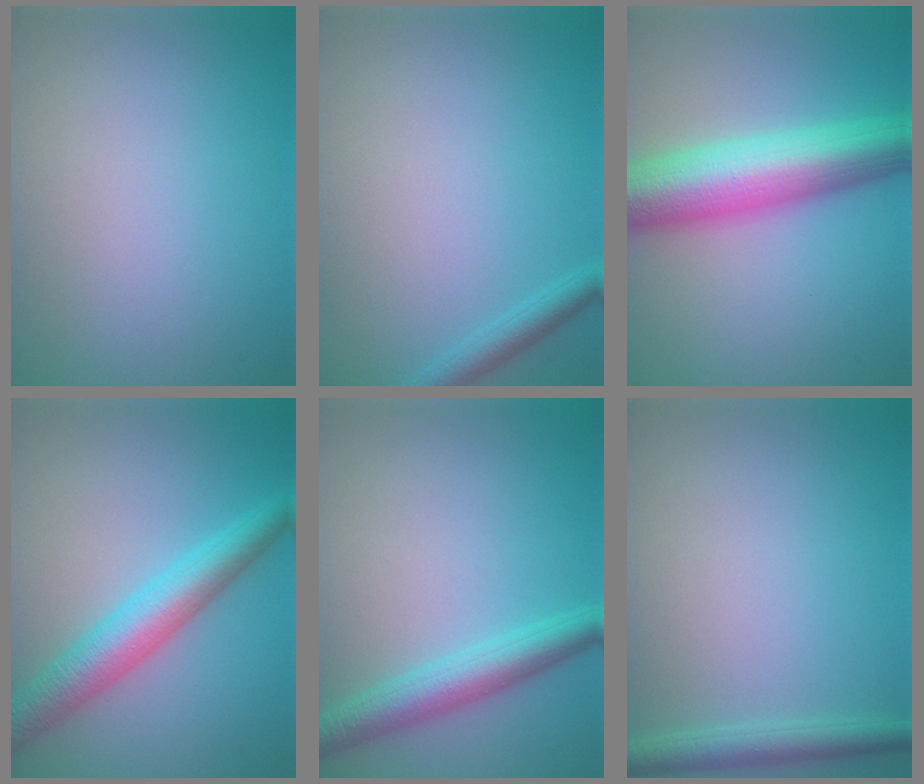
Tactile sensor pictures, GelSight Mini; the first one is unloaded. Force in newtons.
{"total": 1.8, "press": 1.8, "slide": 0.1}
{"total": 10.3, "press": 10.3, "slide": 0.1}
{"total": 5.7, "press": 5.7, "slide": 0.0}
{"total": 4.2, "press": 4.2, "slide": 0.1}
{"total": 2.5, "press": 2.5, "slide": 0.1}